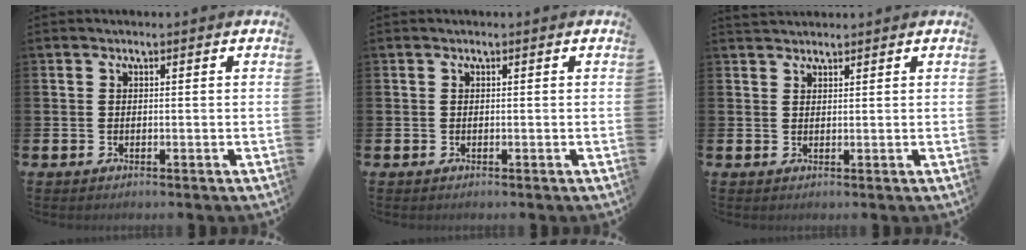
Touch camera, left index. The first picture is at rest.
{"total": 0.0}
{"total": 1.8, "force": [1.7, 0.5, 0.0], "torque": [0.010, -0.004, 0.029]}